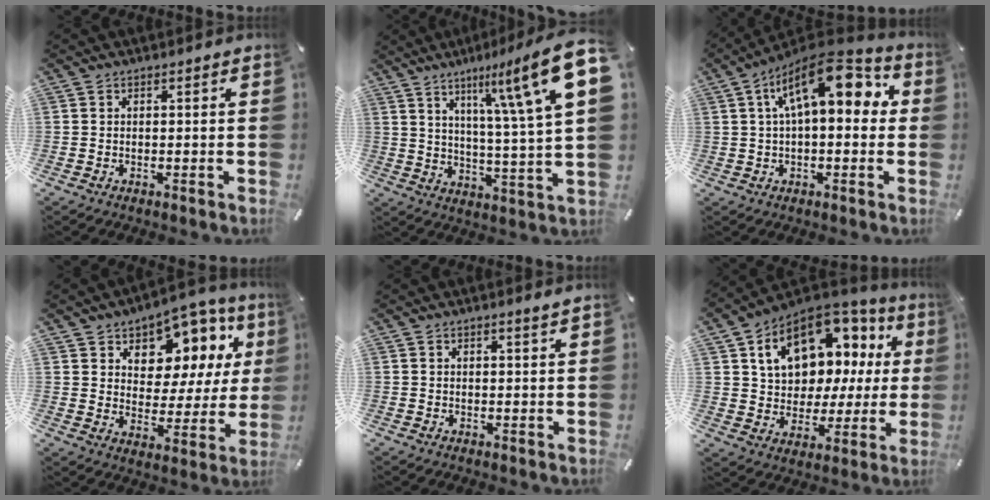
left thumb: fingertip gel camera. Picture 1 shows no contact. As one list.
[{"total": 19.2, "force": [9.3, 3.4, 16.4], "torque": [-0.241, -0.050, 0.130]}, {"total": 16.2, "force": [5.3, 7.4, 13.3], "torque": [-0.207, -0.017, 0.088]}, {"total": 10.3, "force": [6.3, 7.5, 3.3], "torque": [-0.051, -0.062, 0.114]}, {"total": 1.2, "force": [1.0, 0.1, 0.7], "torque": [-0.013, -0.001, 0.018]}, {"total": 16.6, "force": [7.7, 11.5, 9.1], "torque": [-0.149, -0.042, 0.141]}]